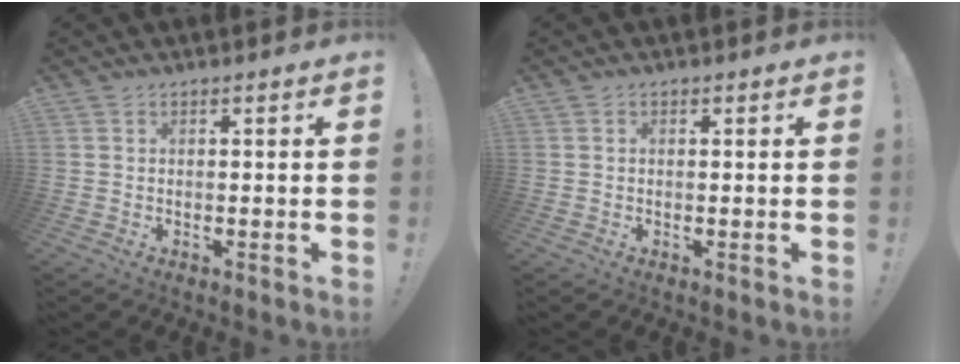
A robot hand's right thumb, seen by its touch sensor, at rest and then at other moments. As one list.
[{"total": 0.0}]